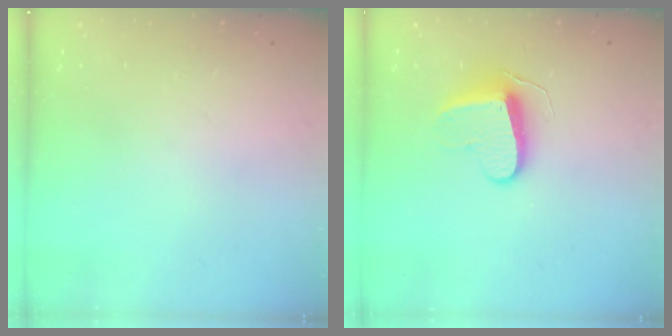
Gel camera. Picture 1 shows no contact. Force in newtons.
{"total": 9.0, "press": 9.0, "slide": 0.3}